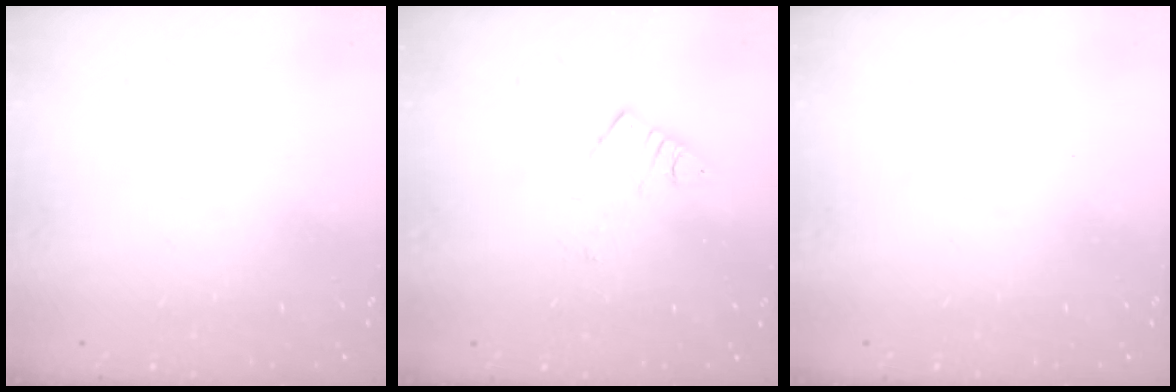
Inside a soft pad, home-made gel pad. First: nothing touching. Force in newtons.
{"total": 4.1, "press": 4.1, "slide": 0.2}
{"total": 0.0}